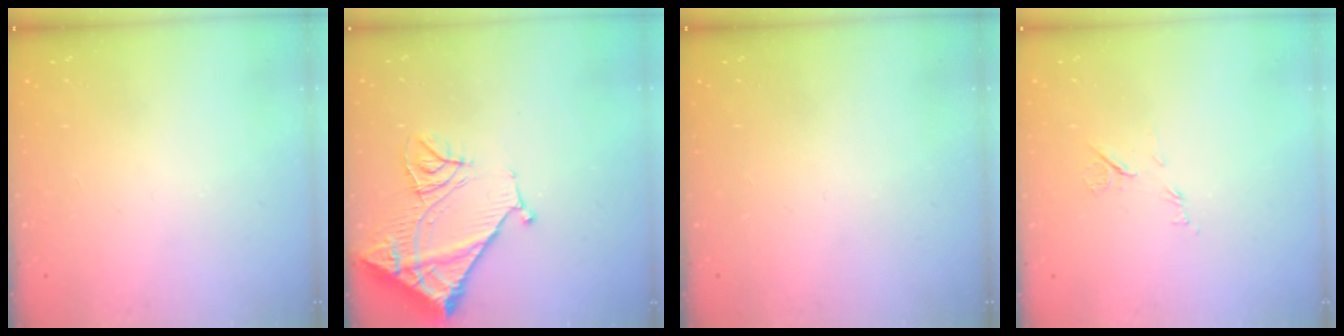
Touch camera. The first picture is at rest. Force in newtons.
{"total": 14.3, "press": 14.2, "slide": 1.8}
{"total": 0.0}
{"total": 6.3, "press": 6.3, "slide": 0.6}